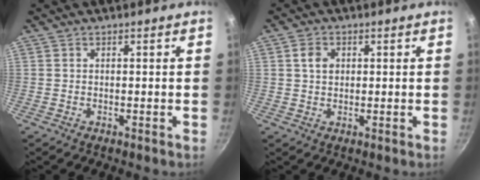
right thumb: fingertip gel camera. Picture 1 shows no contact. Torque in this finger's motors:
{"motor_torque": [-0.57, 0.67, 0.22, -0.12, -0.01]}